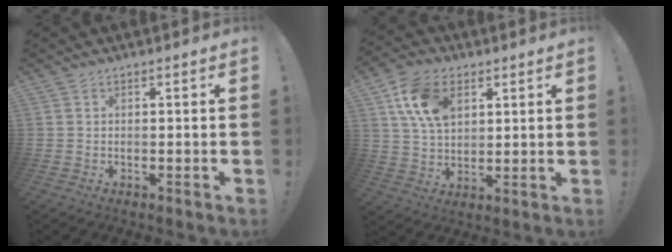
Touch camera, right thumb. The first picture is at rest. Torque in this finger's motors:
{"motor_torque": [-0.59, 1.24, 1.09, 0.44, 0.08]}